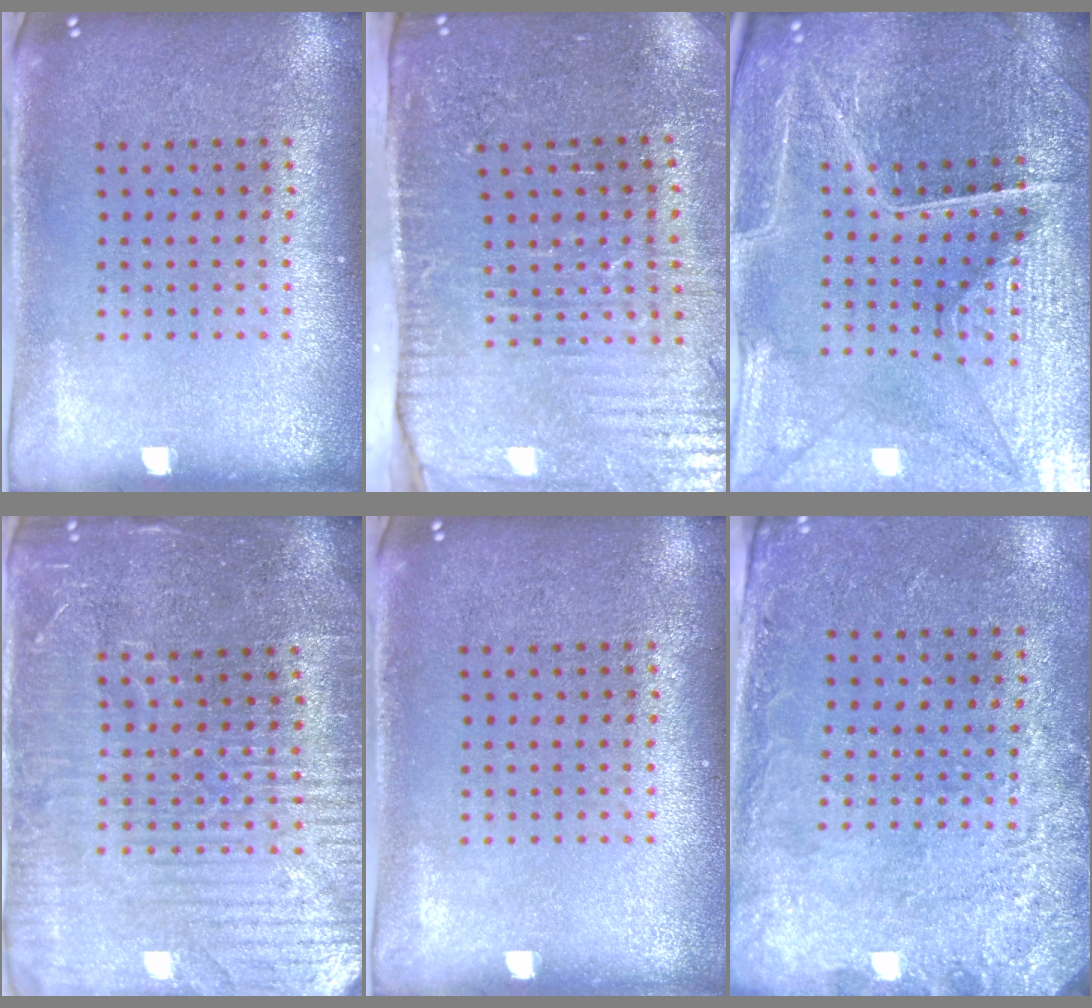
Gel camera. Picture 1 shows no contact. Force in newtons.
{"total": 4.3, "press": 3.7, "slide": 2.1}
{"total": 4.8, "press": 4.6, "slide": 1.3}
{"total": 4.4, "press": 4.1, "slide": 1.5}
{"total": 0.0}
{"total": 2.8, "press": 1.9, "slide": 2.1}